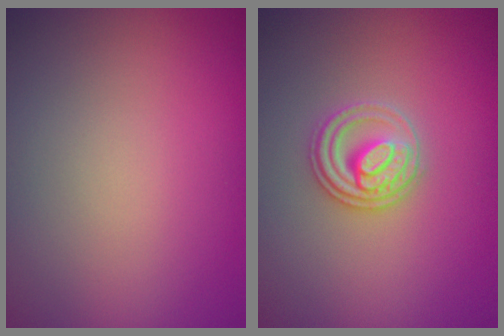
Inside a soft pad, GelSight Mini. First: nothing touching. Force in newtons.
{"total": 2.8, "press": 2.6, "slide": 1.0}